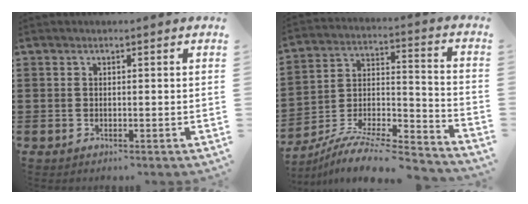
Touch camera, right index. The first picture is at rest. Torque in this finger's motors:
{"motor_torque": [0.54, 0.69, 0.72, 0.16]}